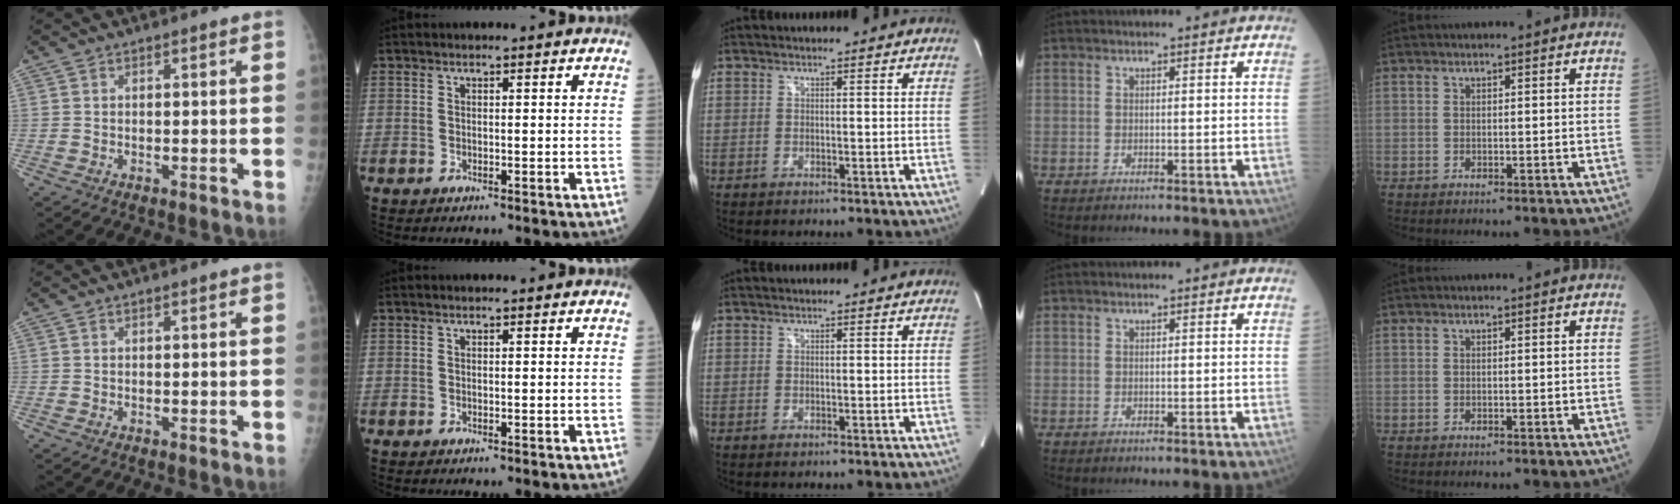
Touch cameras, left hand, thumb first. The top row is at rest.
{}